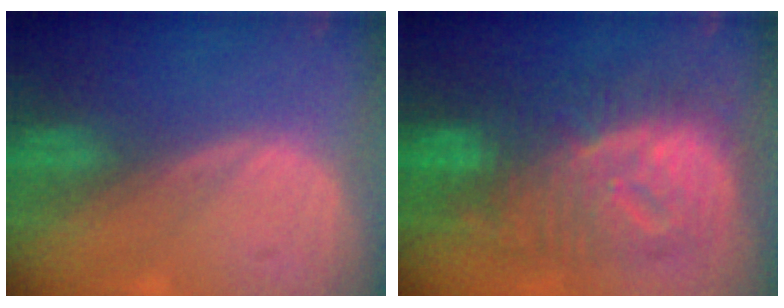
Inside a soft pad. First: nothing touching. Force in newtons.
{"total": 12.5, "press": 12.4, "slide": 1.1}